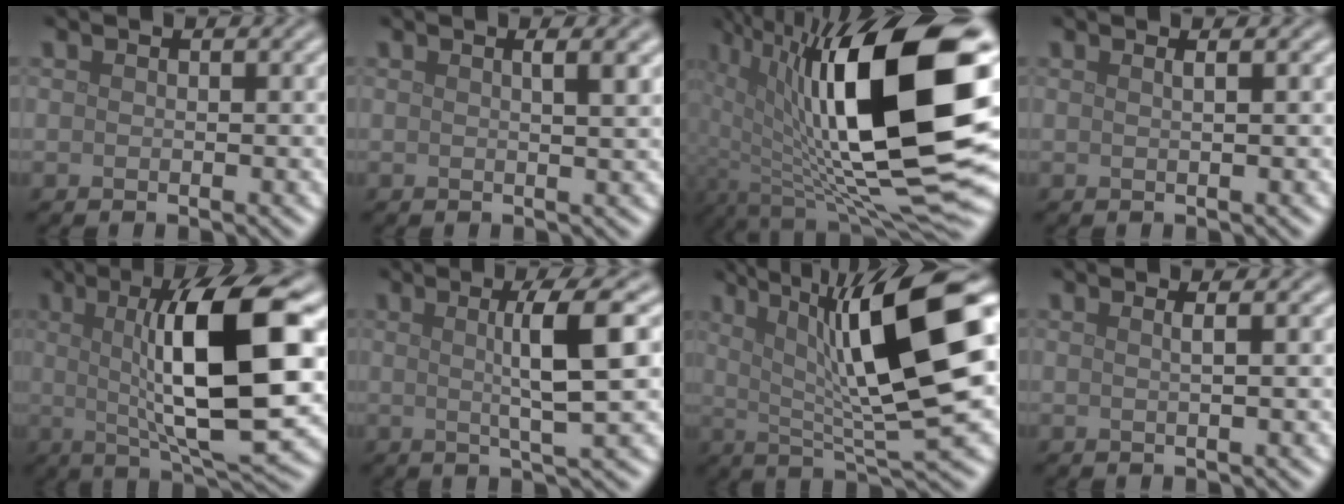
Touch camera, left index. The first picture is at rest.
{"total": 2.3, "force": [0.8, 0.7, 2.1], "torque": [-0.018, 0.006, 0.007]}
{"total": 18.0, "force": [2.6, 6.2, 16.7], "torque": [-0.279, -0.006, 0.051]}
{"total": 1.1, "force": [0.5, 0.5, 0.9], "torque": [-0.006, 0.001, -0.002]}
{"total": 11.5, "force": [1.5, 2.5, 11.2], "torque": [-0.156, 0.002, 0.028]}
{"total": 5.9, "force": [0.9, 0.8, 5.7], "torque": [-0.091, 0.009, 0.015]}
{"total": 14.0, "force": [3.1, 3.6, 13.2], "torque": [-0.188, 0.013, 0.044]}
{"total": 1.5, "force": [0.5, 0.6, 1.3], "torque": [-0.011, 0.001, -0.008]}